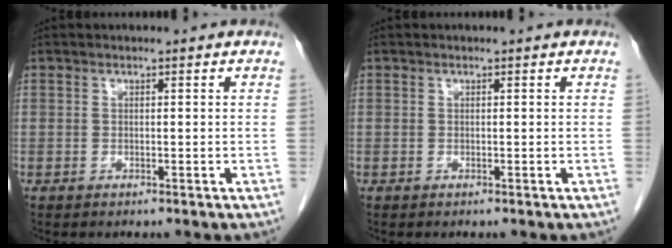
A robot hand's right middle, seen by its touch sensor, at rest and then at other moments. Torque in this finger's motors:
{"motor_torque": [0.02, -0.02, 0.00, 0.00]}